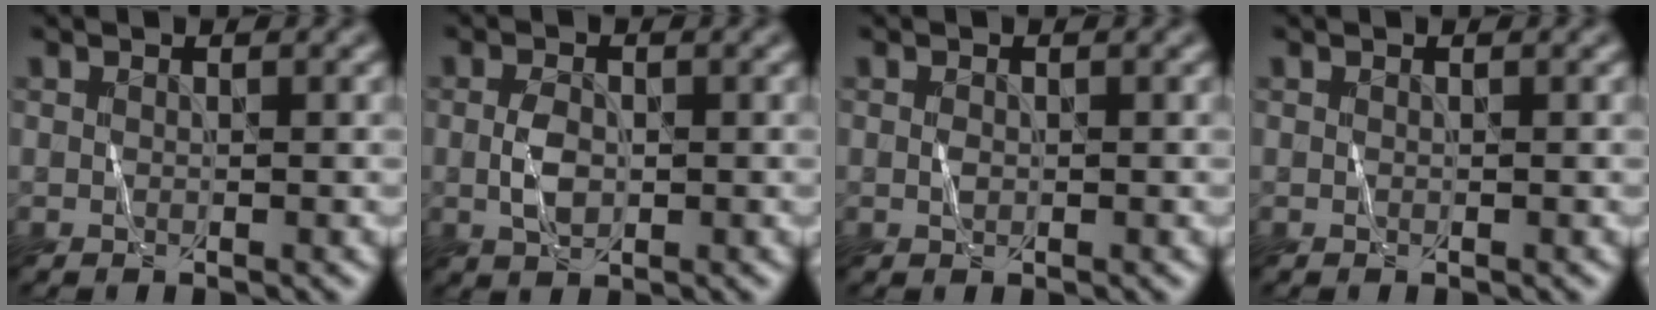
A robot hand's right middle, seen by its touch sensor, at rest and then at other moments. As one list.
[{"total": 2.1, "force": [-0.2, 1.4, 1.5], "torque": [-0.036, 0.003, -0.004]}, {"total": 0.6, "force": [0.0, 0.5, 0.3], "torque": [-0.008, 0.002, -0.001]}, {"total": 0.0}]